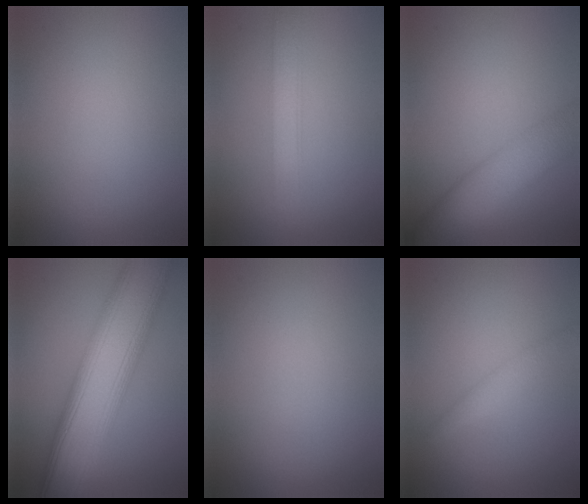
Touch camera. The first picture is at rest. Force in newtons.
{"total": 2.2, "press": 2.2, "slide": 0.1}
{"total": 6.1, "press": 6.1, "slide": 0.3}
{"total": 12.1, "press": 12.1, "slide": 0.5}
{"total": 0.0}
{"total": 1.5, "press": 1.5, "slide": 0.1}